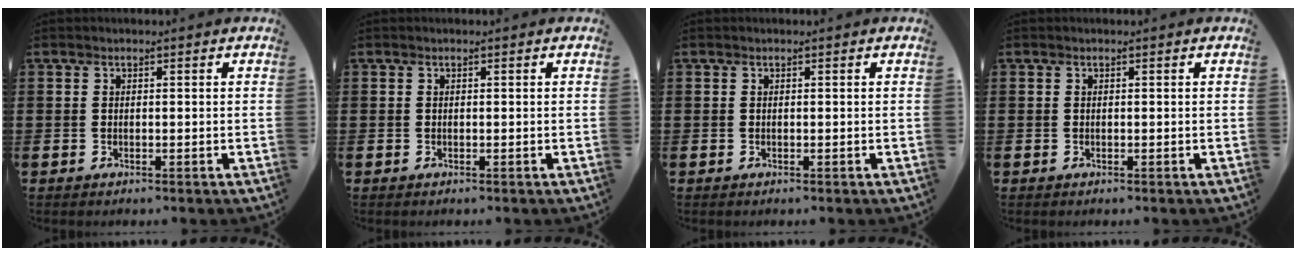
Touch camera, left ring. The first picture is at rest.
{"total": 0.0}
{"total": 0.0}
{"total": 0.0}